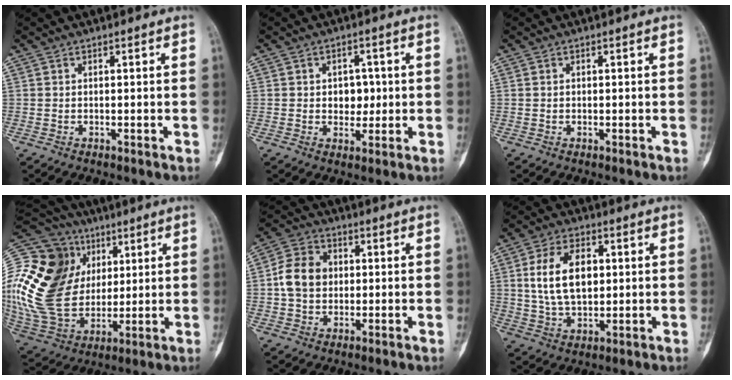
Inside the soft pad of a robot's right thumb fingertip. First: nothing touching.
{"total": 4.8, "force": [0.3, 3.7, 3.1], "torque": [-0.012, 0.002, 0.006]}
{"total": 0.0}
{"total": 30.3, "force": [6.6, 22.7, 18.9], "torque": [-0.400, 0.023, 0.136]}
{"total": 8.9, "force": [0.4, 7.3, 5.2], "torque": [-0.077, 0.016, -0.001]}
{"total": 12.3, "force": [2.1, 7.6, 9.4], "torque": [-0.153, -0.001, 0.041]}